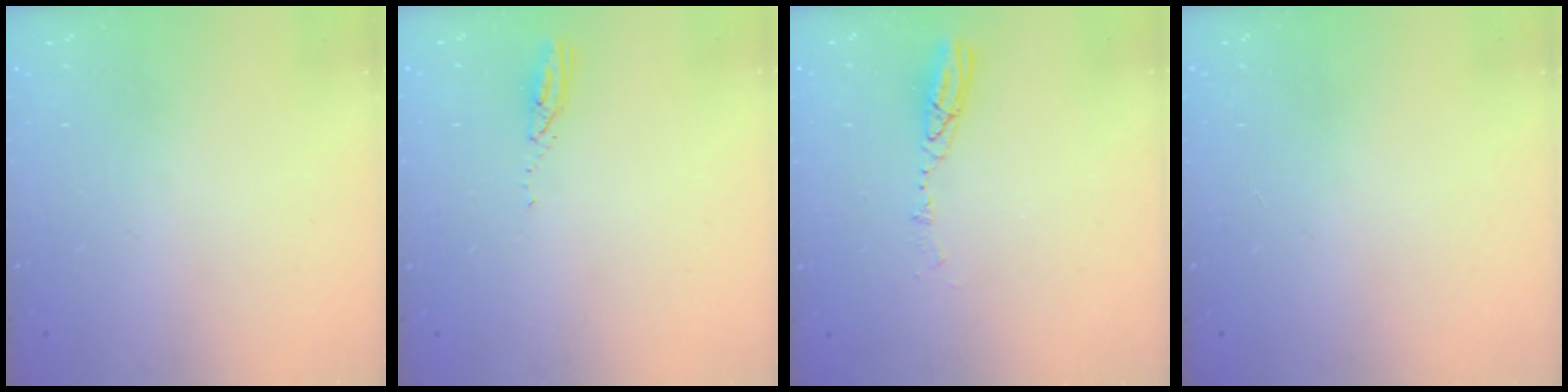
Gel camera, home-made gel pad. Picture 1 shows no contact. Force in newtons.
{"total": 3.0, "press": 3.0, "slide": 0.2}
{"total": 4.7, "press": 4.6, "slide": 0.5}
{"total": 0.0}